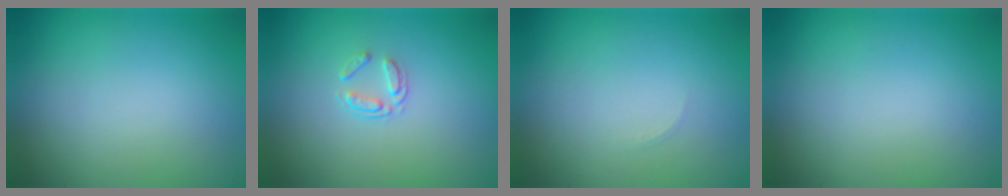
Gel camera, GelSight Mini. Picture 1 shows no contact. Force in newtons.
{"total": 1.4, "press": 0.9, "slide": 1.1}
{"total": 0.6, "press": 0.6, "slide": 0.1}
{"total": 0.0}